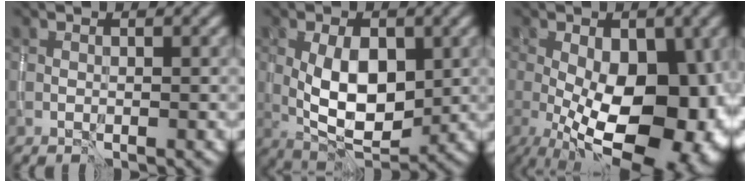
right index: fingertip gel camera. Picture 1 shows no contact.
{"total": 7.9, "force": [0.1, 4.3, 6.6], "torque": [-0.125, 0.000, 0.003]}
{"total": 15.1, "force": [-2.7, 8.1, 12.5], "torque": [-0.173, -0.020, -0.034]}